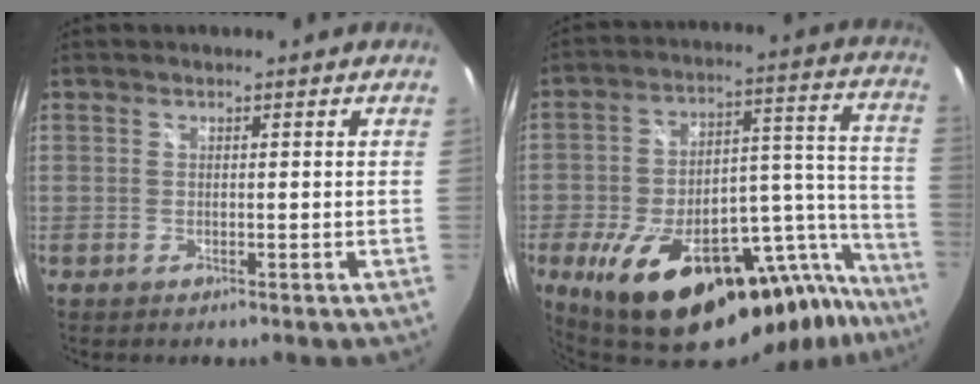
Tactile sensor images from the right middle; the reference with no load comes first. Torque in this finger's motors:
{"motor_torque": [1.13, -1.01, 1.05, 0.21]}